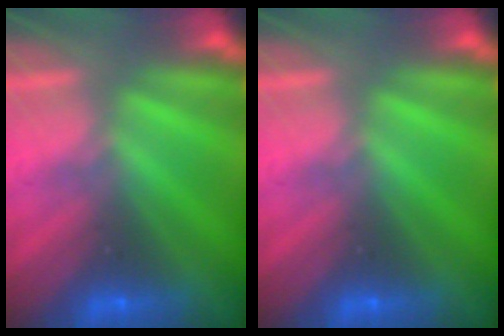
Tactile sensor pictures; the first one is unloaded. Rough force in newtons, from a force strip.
{"total": 0.0}